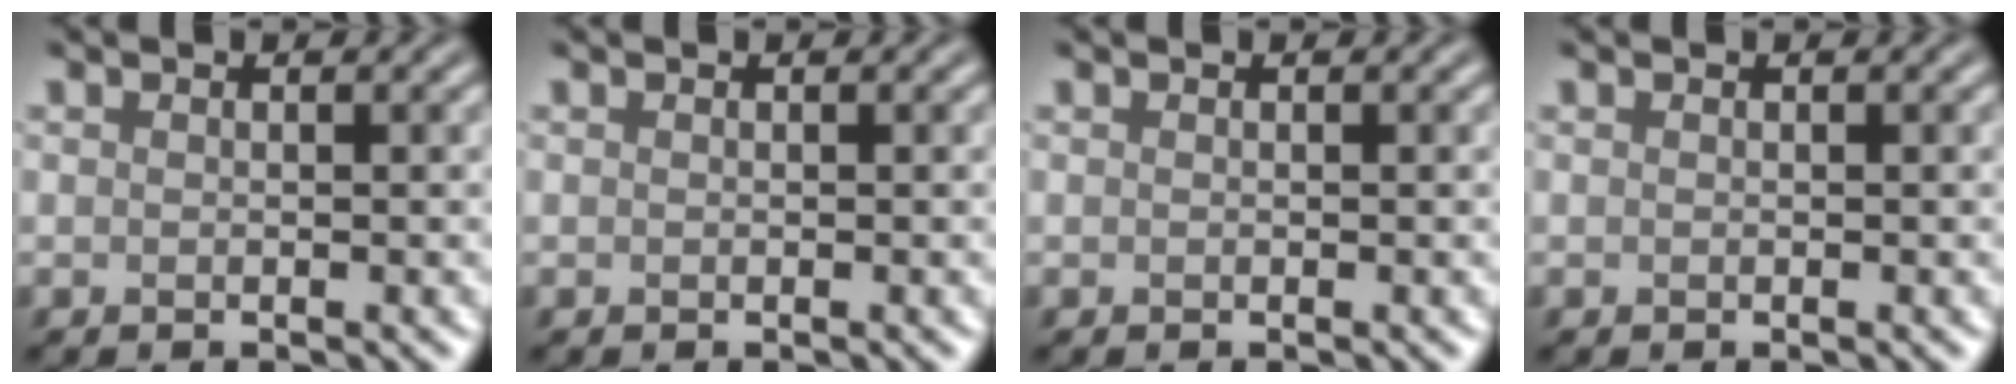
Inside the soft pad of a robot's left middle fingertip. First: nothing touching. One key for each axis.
{"total": 0.0}
{"total": 0.0}
{"total": 0.0}